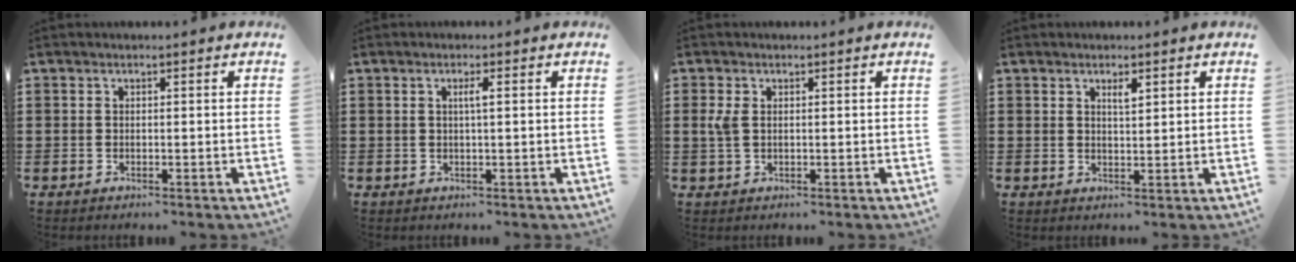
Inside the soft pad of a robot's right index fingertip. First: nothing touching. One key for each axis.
{"total": 1.7, "fx": 0.4, "fy": 0.0, "fz": 1.6, "tx": -0.031, "ty": 0.000, "tz": 0.005}
{"total": 2.6, "fx": 0.5, "fy": 1.5, "fz": 2.0, "tx": -0.060, "ty": 0.002, "tz": 0.004}
{"total": 1.9, "fx": 1.2, "fy": 0.5, "fz": 1.4, "tx": -0.020, "ty": -0.001, "tz": 0.019}